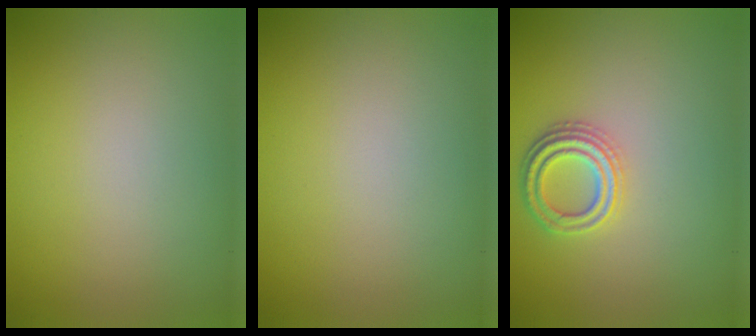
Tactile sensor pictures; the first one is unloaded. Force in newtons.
{"total": 0.0}
{"total": 3.0, "press": 2.7, "slide": 1.1}